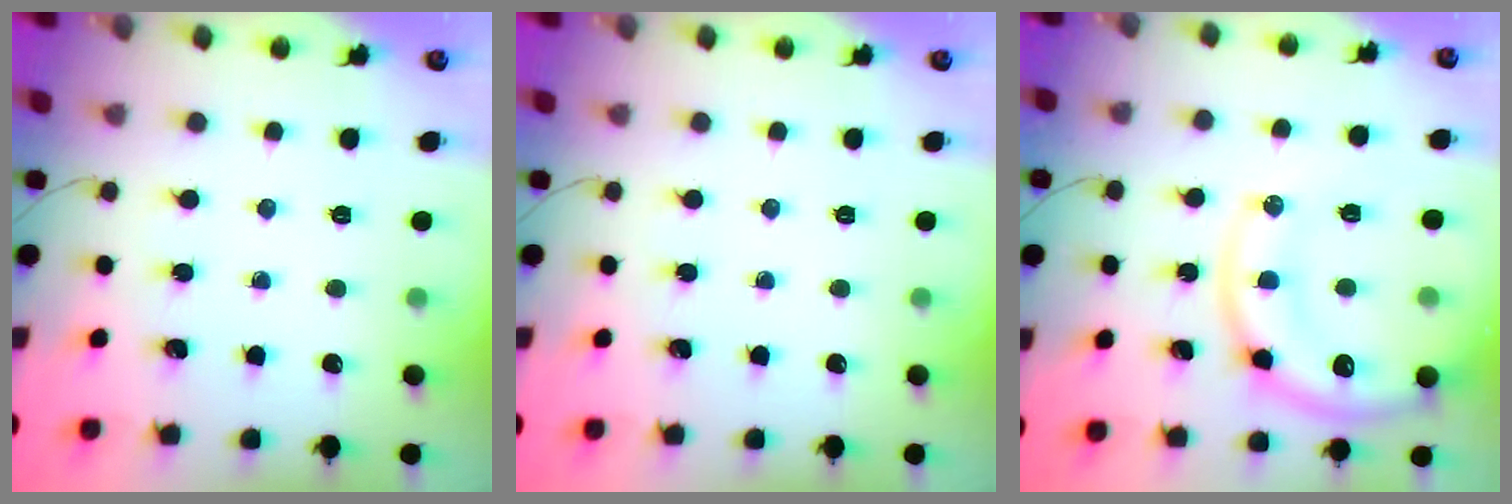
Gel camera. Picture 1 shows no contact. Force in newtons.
{"total": 0.0}
{"total": 15.4, "press": 15.1, "slide": 2.5}